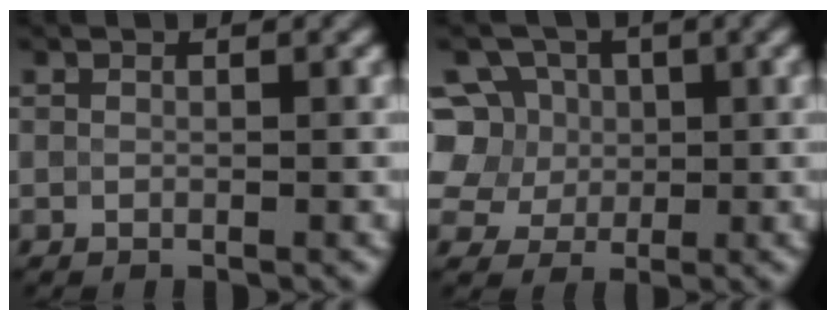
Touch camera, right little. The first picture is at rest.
{"total": 6.7, "force": [1.0, 6.3, 2.0], "torque": [-0.028, 0.030, -0.003]}